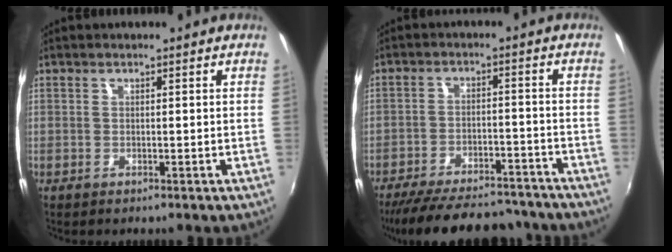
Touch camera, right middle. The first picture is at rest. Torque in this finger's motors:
{"motor_torque": [1.08, -1.06, 0.75, 0.21]}